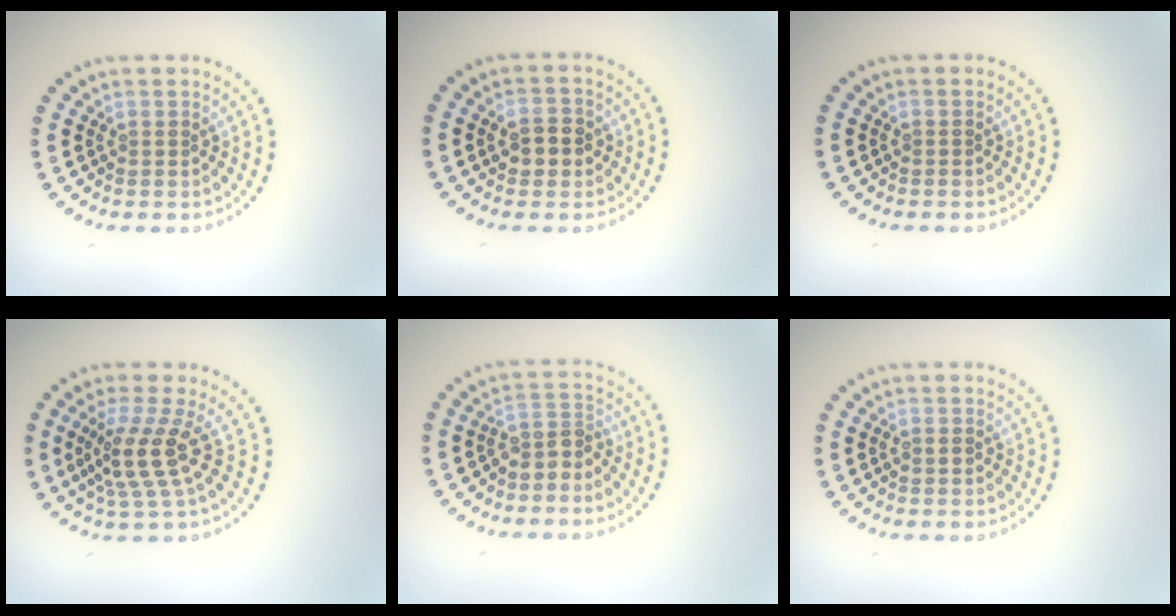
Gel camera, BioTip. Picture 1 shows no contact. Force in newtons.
{"total": 2.5, "press": 2.5, "slide": 0.2}
{"total": 0.0}
{"total": 4.2, "press": 3.1, "slide": 2.9}
{"total": 2.5, "press": 1.9, "slide": 1.5}
{"total": 1.0, "press": 1.0, "slide": 0.2}